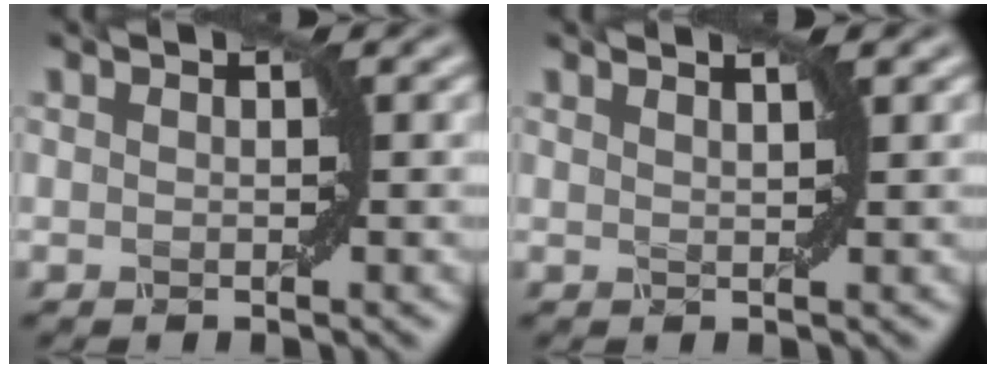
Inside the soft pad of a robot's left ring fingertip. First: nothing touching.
{"total": 2.3, "force": [1.6, 0.9, 1.4], "torque": [0.004, 0.008, -0.003]}